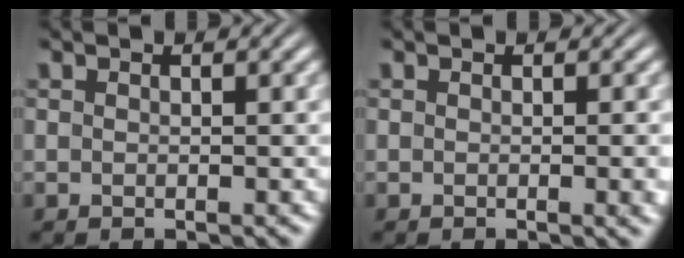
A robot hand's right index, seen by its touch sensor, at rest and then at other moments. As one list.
[{"total": 0.8, "force": [-0.1, -0.1, 0.8], "torque": [-0.008, 0.001, -0.003]}]